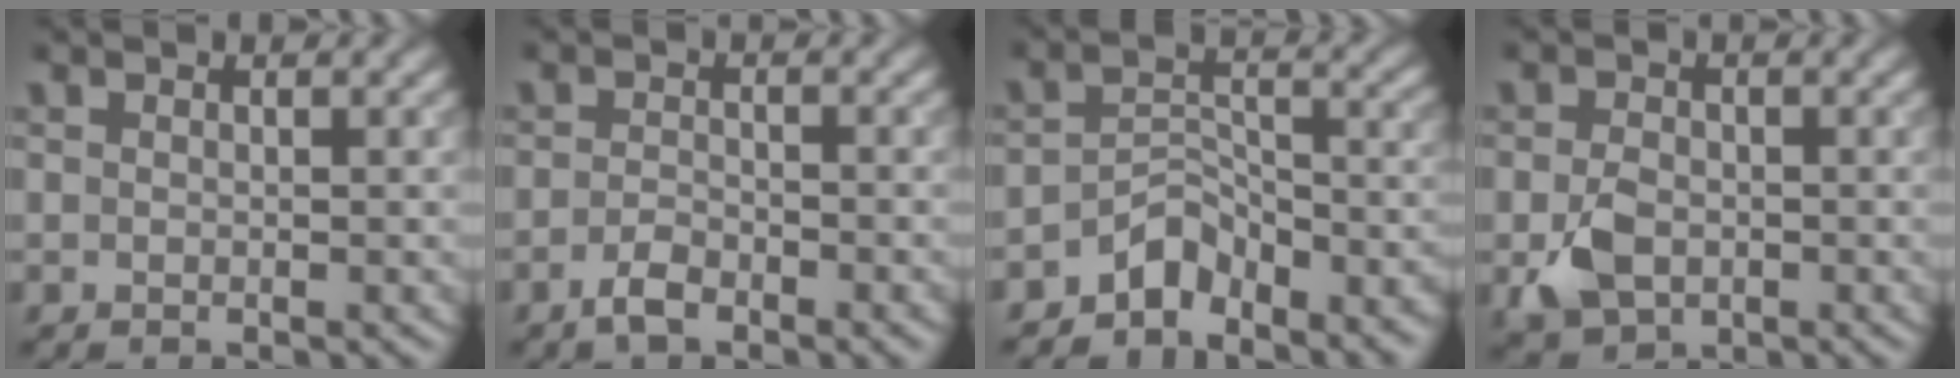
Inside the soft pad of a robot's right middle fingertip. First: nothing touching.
{"total": 2.4, "force": [-1.6, 0.7, 1.5], "torque": [-0.032, -0.001, -0.034]}
{"total": 5.2, "force": [-4.0, 2.5, 2.2], "torque": [-0.026, 0.002, -0.078]}
{"total": 3.7, "force": [-0.9, 2.7, 2.3], "torque": [-0.053, -0.008, -0.019]}